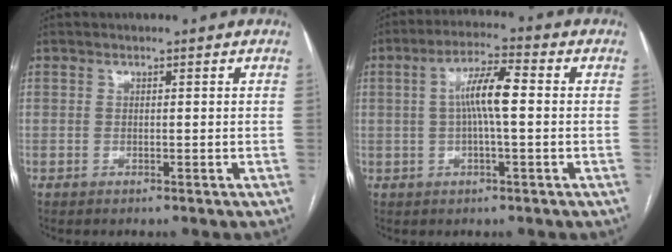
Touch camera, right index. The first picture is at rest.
{"total": 7.1, "force": [0.4, 0.9, 7.0], "torque": [-0.134, 0.017, 0.002]}